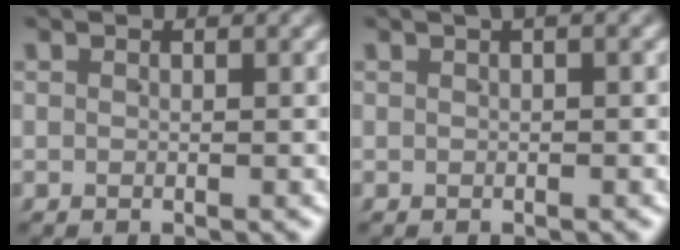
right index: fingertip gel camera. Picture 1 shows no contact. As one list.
[{"total": 1.4, "force": [0.5, 0.3, 1.2], "torque": [-0.013, 0.013, 0.004]}]